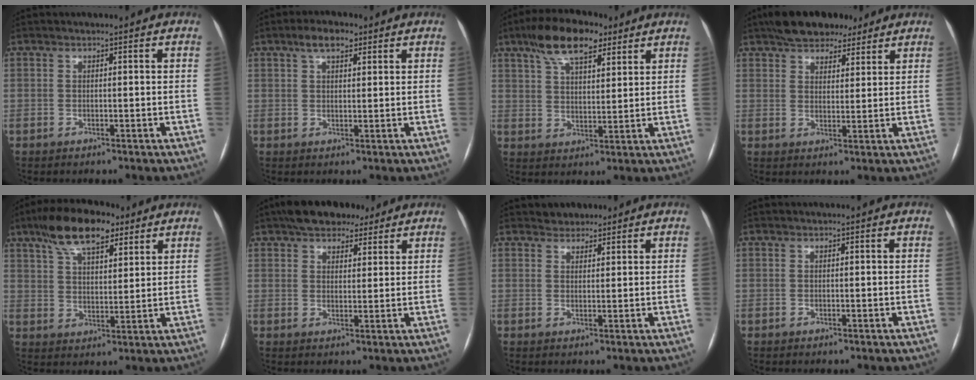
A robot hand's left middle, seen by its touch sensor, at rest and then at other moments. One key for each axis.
{"total": 4.4, "fx": 2.7, "fy": 1.8, "fz": 2.9, "tx": -0.055, "ty": 0.016, "tz": 0.048}
{"total": 11.0, "fx": 7.2, "fy": 4.1, "fz": 7.2, "tx": -0.132, "ty": 0.023, "tz": 0.127}
{"total": 9.9, "fx": 7.8, "fy": 4.5, "fz": 4.2, "tx": -0.055, "ty": 0.026, "tz": 0.122}
{"total": 12.0, "fx": 8.1, "fy": 4.4, "fz": 7.8, "tx": -0.142, "ty": 0.025, "tz": 0.144}
{"total": 9.0, "fx": 6.9, "fy": 4.1, "fz": 4.0, "tx": -0.051, "ty": 0.025, "tz": 0.108}
{"total": 2.5, "fx": 2.1, "fy": 1.4, "fz": 0.0, "tx": 0.002, "ty": 0.010, "tz": 0.031}
{"total": 0.0}